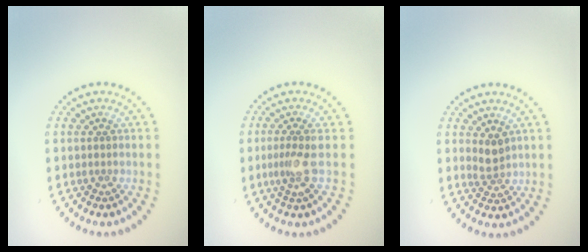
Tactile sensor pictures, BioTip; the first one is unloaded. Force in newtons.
{"total": 2.1, "press": 1.5, "slide": 1.4}
{"total": 1.8, "press": 1.4, "slide": 1.0}